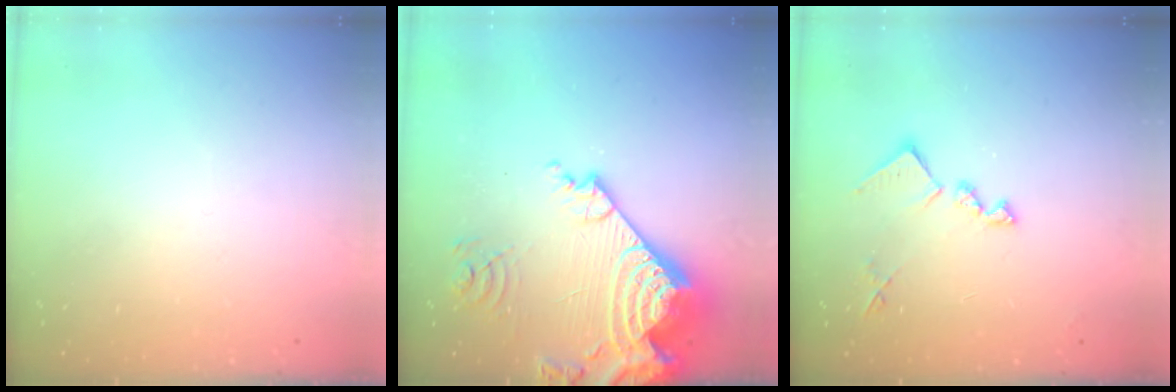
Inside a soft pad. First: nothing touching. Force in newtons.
{"total": 23.5, "press": 23.4, "slide": 2.7}
{"total": 11.9, "press": 11.9, "slide": 0.4}